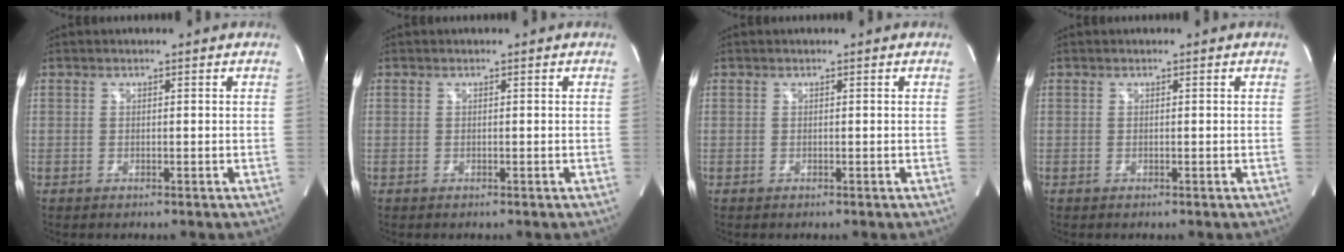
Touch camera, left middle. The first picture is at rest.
{"total": 0.0}
{"total": 0.0}
{"total": 0.0}